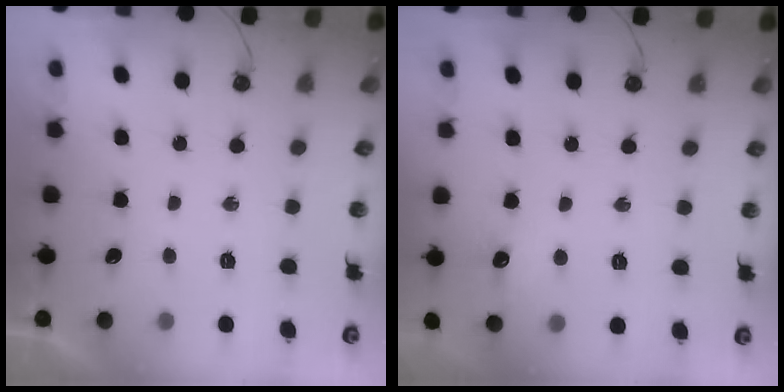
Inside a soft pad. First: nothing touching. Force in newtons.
{"total": 7.2, "press": 7.1, "slide": 0.9}